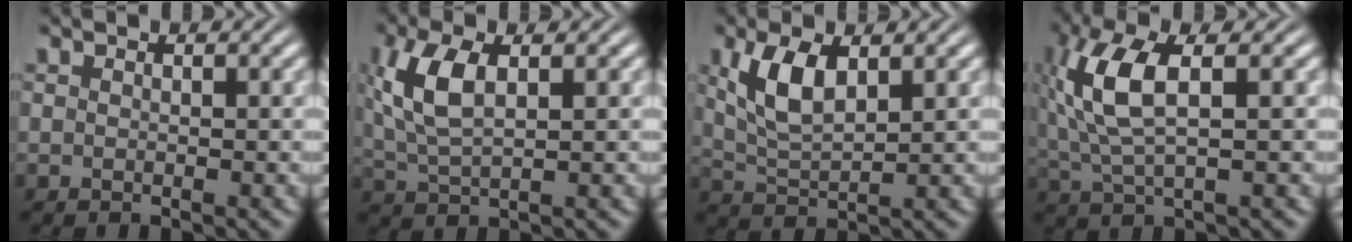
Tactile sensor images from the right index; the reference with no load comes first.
{"total": 4.7, "force": [1.3, 2.3, 3.9], "torque": [-0.094, -0.008, 0.034]}
{"total": 4.6, "force": [1.4, 2.5, 3.6], "torque": [-0.087, -0.012, 0.035]}
{"total": 6.1, "force": [1.3, 2.6, 5.4], "torque": [-0.129, -0.009, 0.034]}